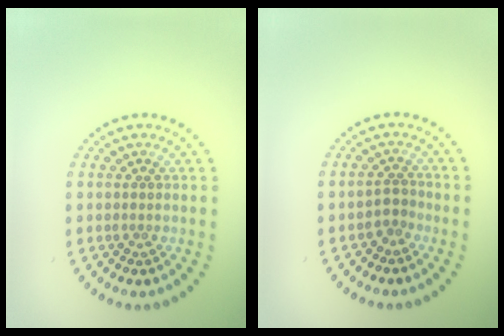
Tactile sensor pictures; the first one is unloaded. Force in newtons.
{"total": 1.4, "press": 1.1, "slide": 0.8}